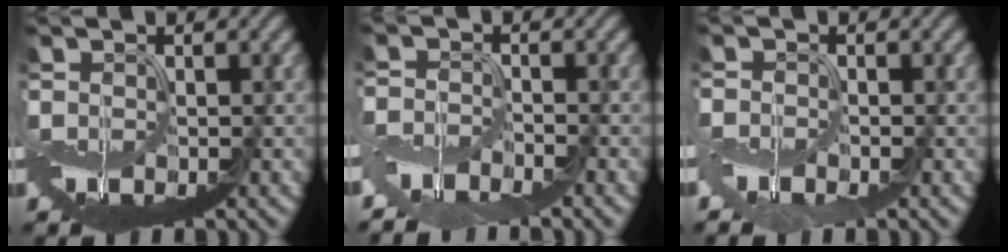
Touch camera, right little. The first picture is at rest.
{"total": 4.0, "force": [-3.6, 0.8, 1.6], "torque": [-0.033, -0.008, -0.079]}
{"total": 1.9, "force": [-1.5, 0.6, 0.9], "torque": [-0.023, -0.007, -0.038]}